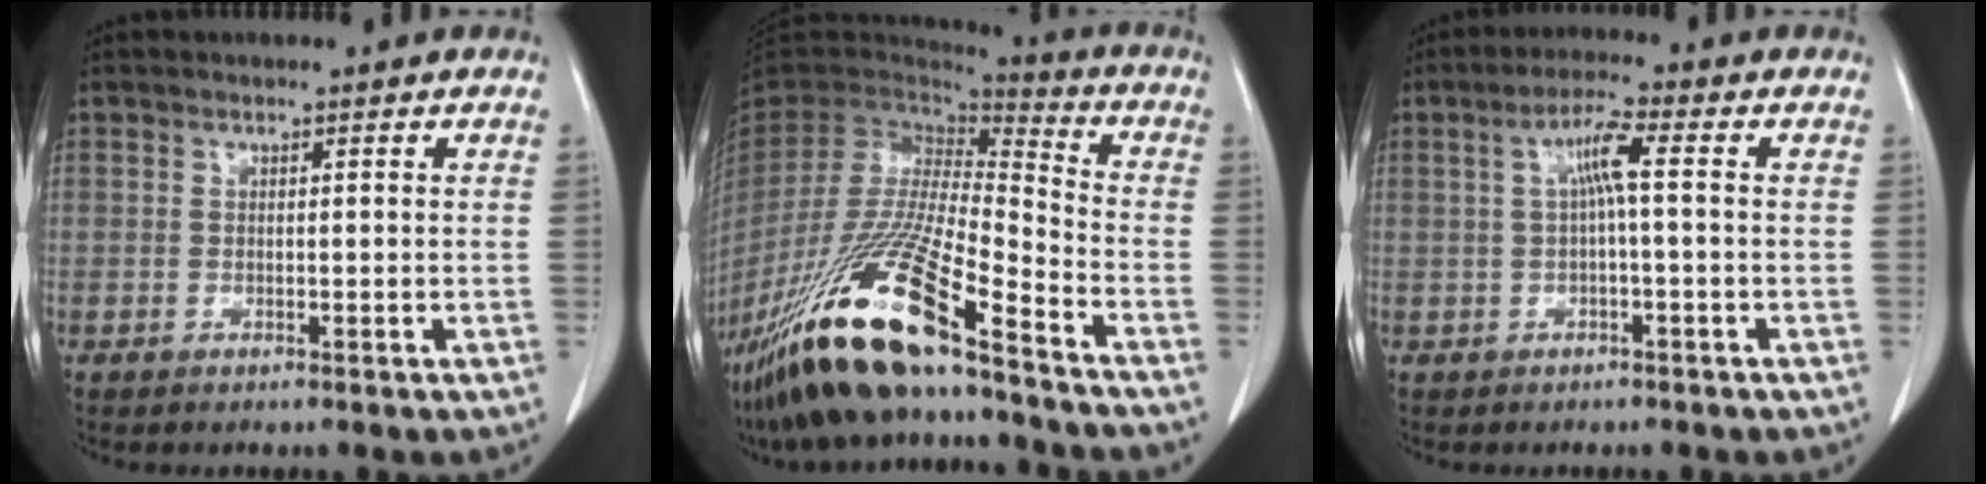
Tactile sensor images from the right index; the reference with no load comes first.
{"total": 22.9, "force": [-15.3, 2.5, 16.9], "torque": [-0.337, -0.062, -0.289]}
{"total": 4.4, "force": [0.5, 0.2, 4.3], "torque": [-0.081, 0.015, 0.009]}